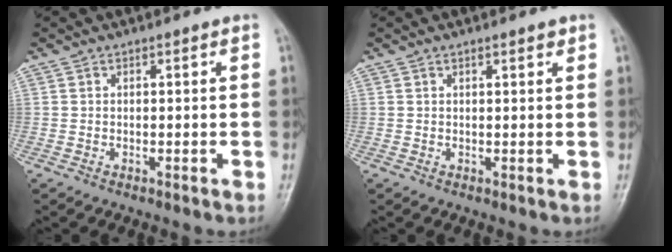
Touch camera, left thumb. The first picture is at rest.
{"total": 1.3, "force": [0.9, 0.4, 0.9], "torque": [-0.012, -0.003, 0.012]}